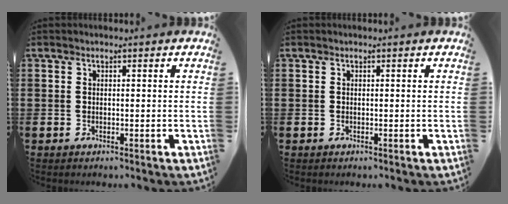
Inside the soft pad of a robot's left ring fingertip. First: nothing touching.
{"total": 0.0}